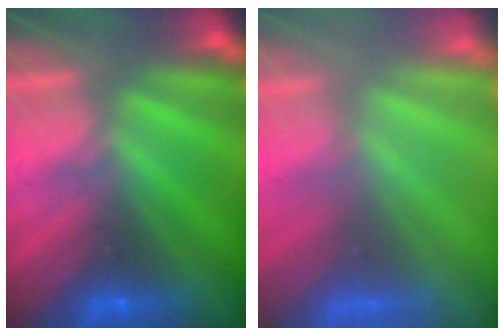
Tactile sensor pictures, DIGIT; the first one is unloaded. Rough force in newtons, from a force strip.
{"total": 9.3}